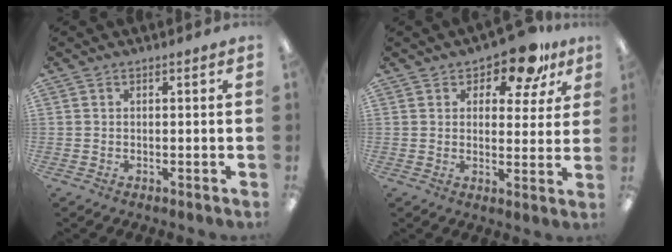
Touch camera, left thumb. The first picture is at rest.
{"total": 8.0, "force": [5.3, 4.0, 4.5], "torque": [-0.044, -0.024, 0.086]}